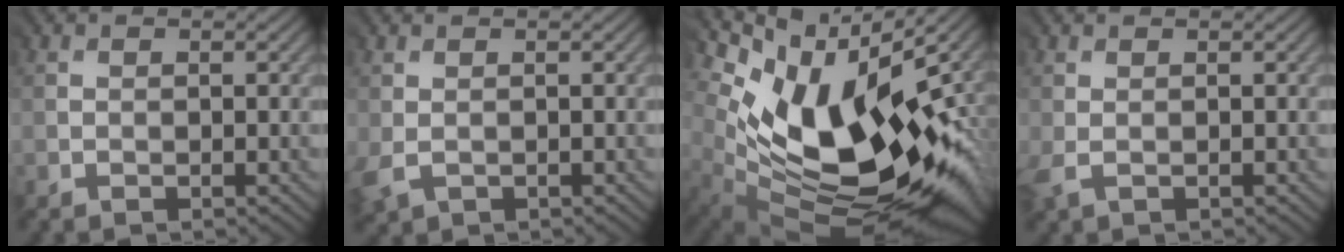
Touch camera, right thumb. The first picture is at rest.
{"total": 1.7, "force": [0.3, 1.4, 0.9], "torque": [-0.033, 0.000, 0.004]}
{"total": 14.2, "force": [0.9, 7.8, 11.8], "torque": [-0.183, -0.022, 0.026]}
{"total": 0.7, "force": [0.1, 0.1, 0.7], "torque": [-0.022, 0.007, -0.004]}